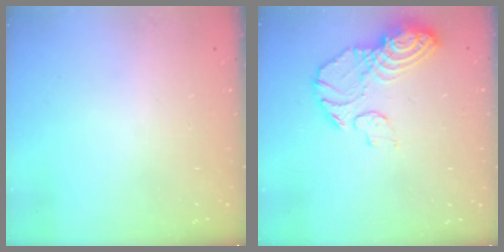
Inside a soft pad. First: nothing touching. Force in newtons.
{"total": 11.9, "press": 11.8, "slide": 1.0}